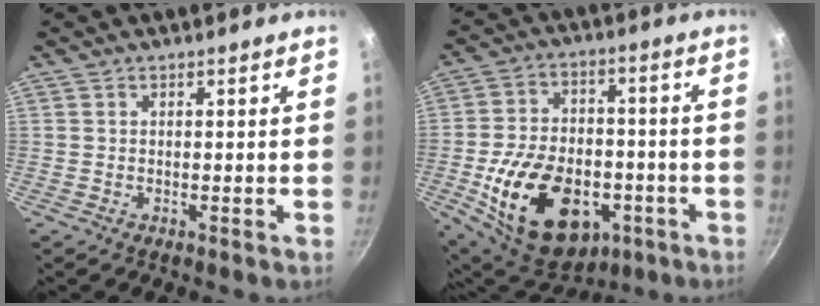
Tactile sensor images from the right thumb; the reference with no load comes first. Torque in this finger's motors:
{"motor_torque": [0.01, 1.07, 1.06, -0.69, 0.32]}